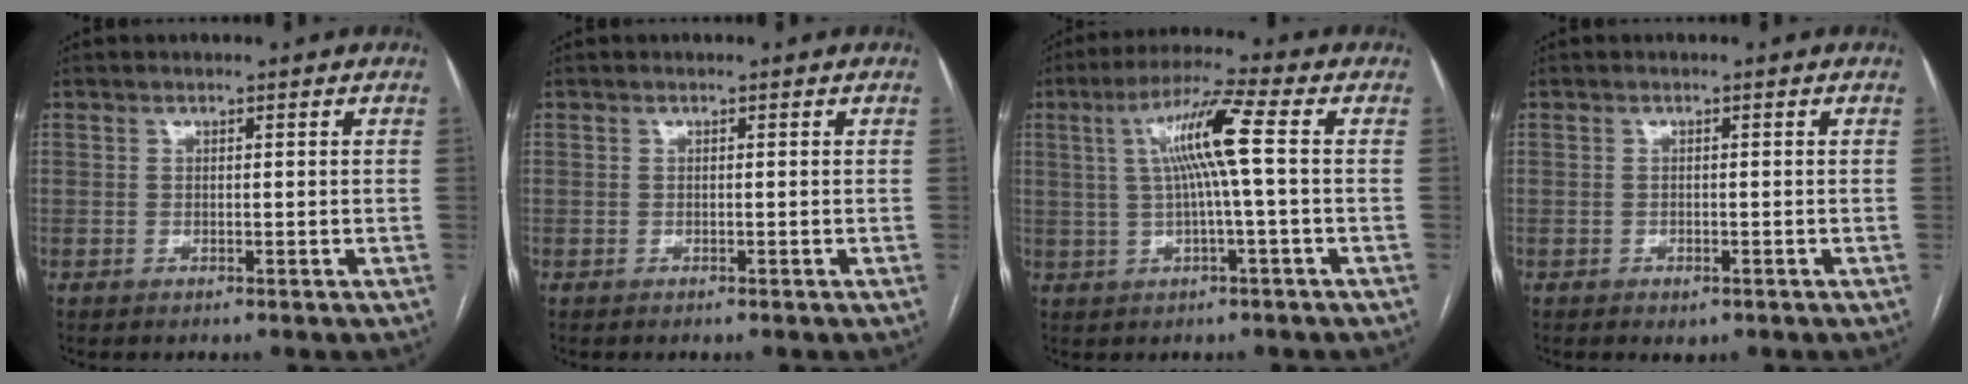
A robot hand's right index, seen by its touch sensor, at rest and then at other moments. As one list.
[{"total": 0.0}, {"total": 8.7, "force": [1.1, -0.6, 8.6], "torque": [-0.160, 0.016, 0.021]}, {"total": 1.5, "force": [-0.8, 0.8, 0.9], "torque": [-0.011, 0.000, -0.004]}]